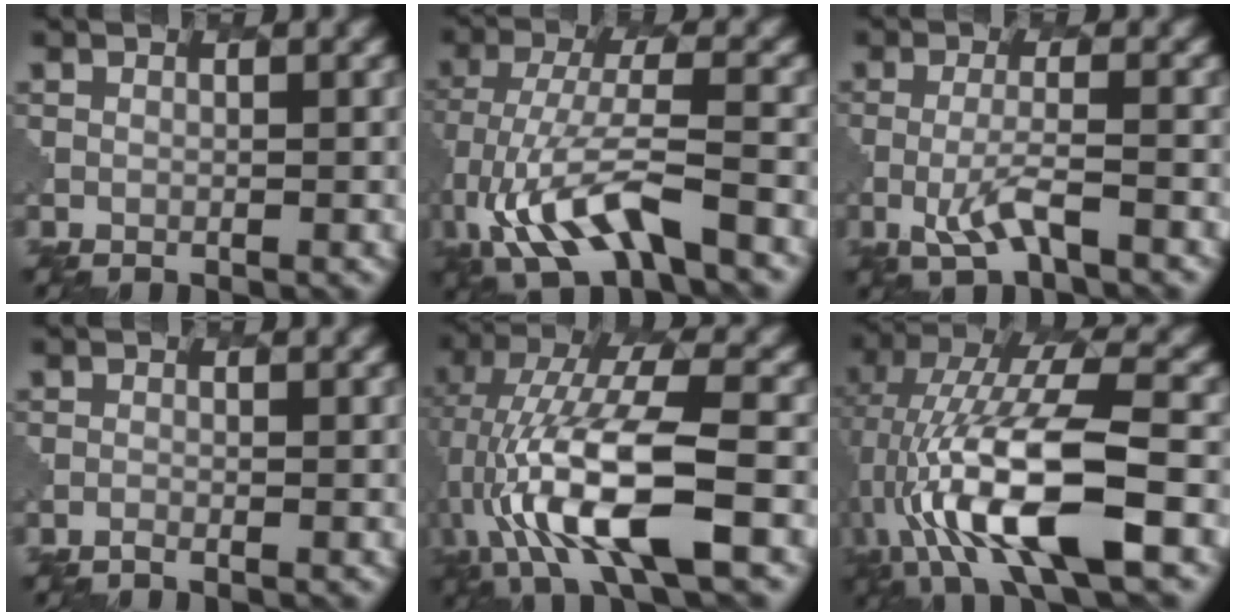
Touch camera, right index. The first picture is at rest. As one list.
[{"total": 8.8, "force": [-4.2, 2.9, 7.2], "torque": [-0.146, -0.002, -0.079]}, {"total": 3.4, "force": [-1.3, 0.9, 3.0], "torque": [-0.066, -0.006, -0.028]}, {"total": 0.6, "force": [-0.6, 0.1, 0.0], "torque": [0.002, -0.003, -0.016]}, {"total": 11.3, "force": [-3.3, 3.5, 10.2], "torque": [-0.199, 0.012, -0.058]}, {"total": 12.4, "force": [-3.8, 3.7, 11.2], "torque": [-0.212, 0.015, -0.063]}]